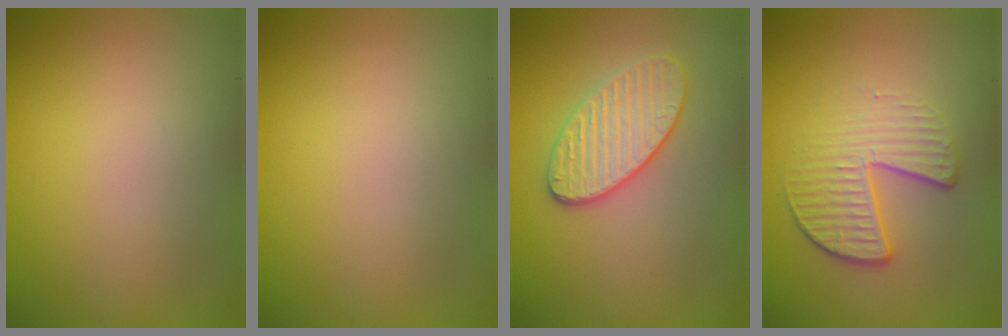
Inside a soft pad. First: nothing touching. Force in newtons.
{"total": 0.0}
{"total": 3.4, "press": 3.2, "slide": 1.2}
{"total": 4.2, "press": 2.9, "slide": 3.0}